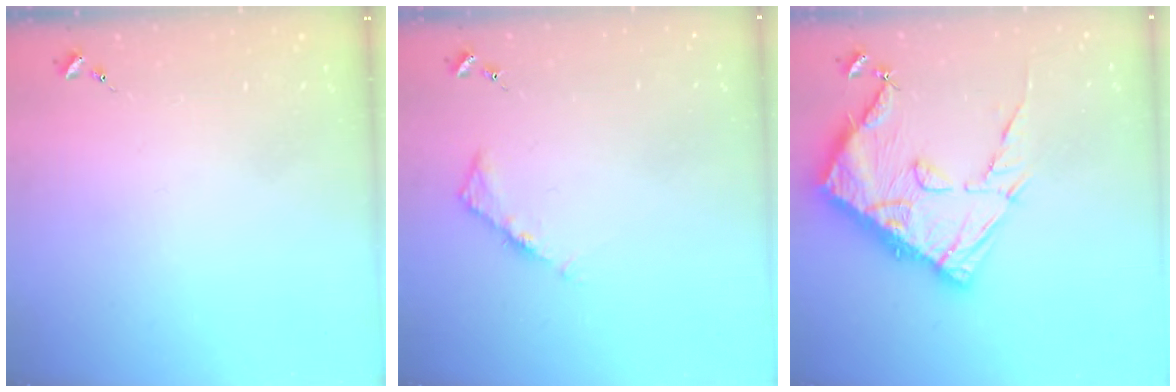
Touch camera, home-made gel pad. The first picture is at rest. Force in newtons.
{"total": 4.5, "press": 4.5, "slide": 0.4}
{"total": 19.1, "press": 19.0, "slide": 1.6}